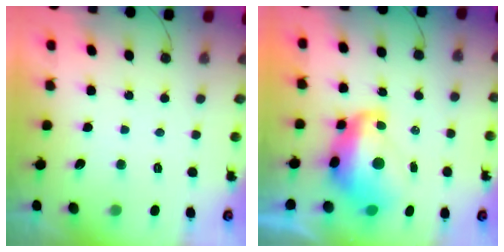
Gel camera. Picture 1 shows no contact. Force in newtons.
{"total": 11.2, "press": 11.2, "slide": 1.0}